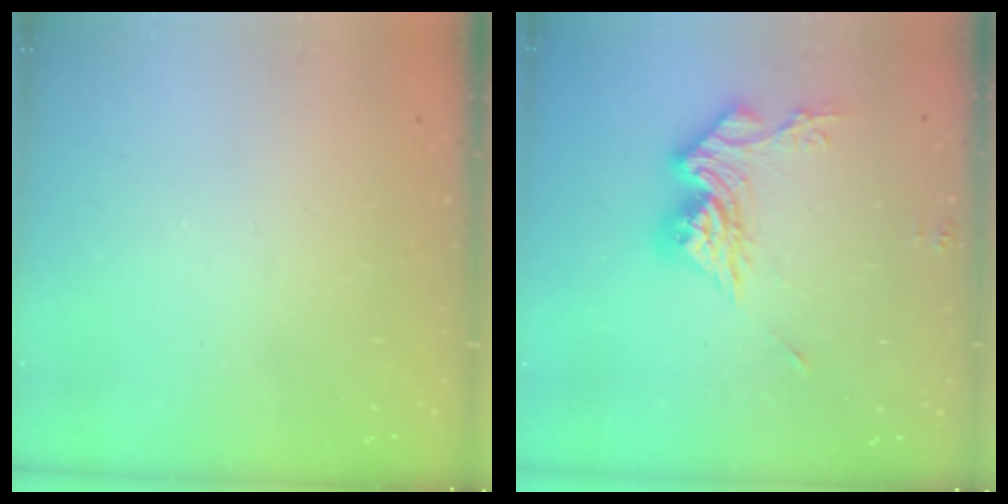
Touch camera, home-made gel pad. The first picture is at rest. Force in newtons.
{"total": 14.3, "press": 14.3, "slide": 1.1}